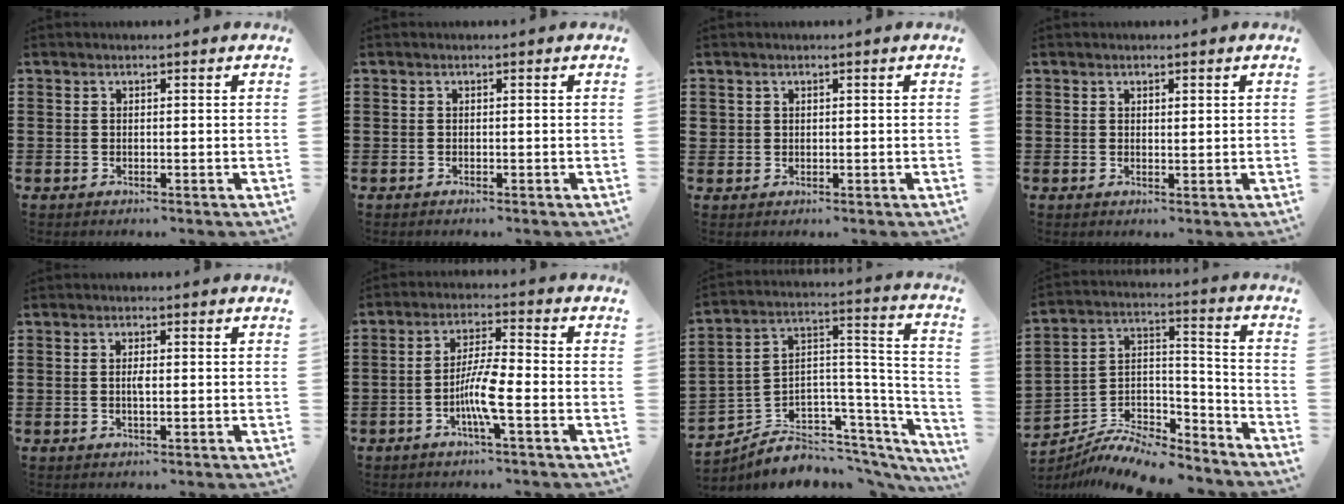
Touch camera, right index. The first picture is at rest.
{"total": 0.0}
{"total": 0.9, "force": [0.4, 0.8, 0.2], "torque": [-0.006, 0.002, 0.008]}
{"total": 0.7, "force": [0.5, 0.4, 0.4], "torque": [-0.008, 0.003, 0.009]}
{"total": 1.9, "force": [-0.1, 0.4, 1.8], "torque": [-0.034, -0.001, -0.002]}
{"total": 6.8, "force": [-2.5, 0.9, 6.3], "torque": [-0.128, -0.007, -0.051]}
{"total": 4.3, "force": [-2.6, 3.4, 0.6], "torque": [-0.028, -0.020, -0.048]}
{"total": 7.7, "force": [-7.1, 2.1, 2.1], "torque": [-0.036, 0.013, -0.139]}